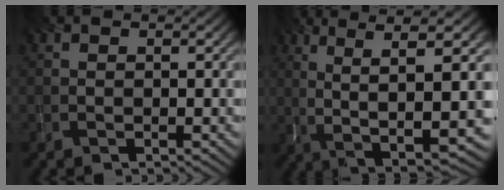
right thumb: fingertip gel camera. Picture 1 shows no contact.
{"total": 9.7, "force": [-0.6, 1.8, 9.5], "torque": [-0.174, 0.010, -0.001]}